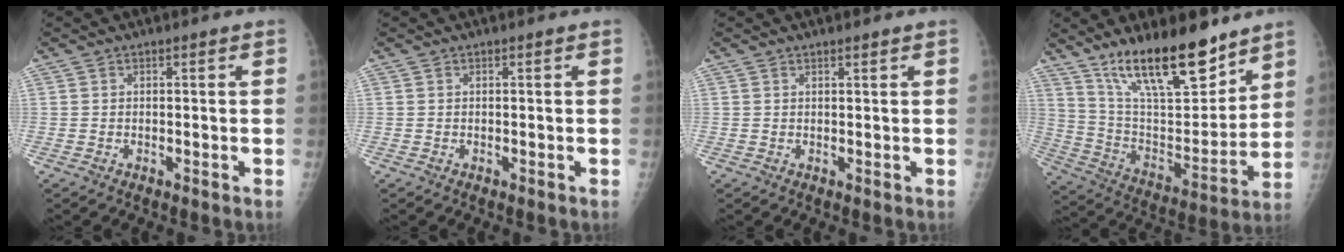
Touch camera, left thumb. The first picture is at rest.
{"total": 0.0}
{"total": 0.7, "force": [0.6, 0.1, 0.4], "torque": [-0.006, -0.004, 0.011]}
{"total": 21.7, "force": [15.3, 7.0, 13.6], "torque": [-0.188, -0.082, 0.272]}